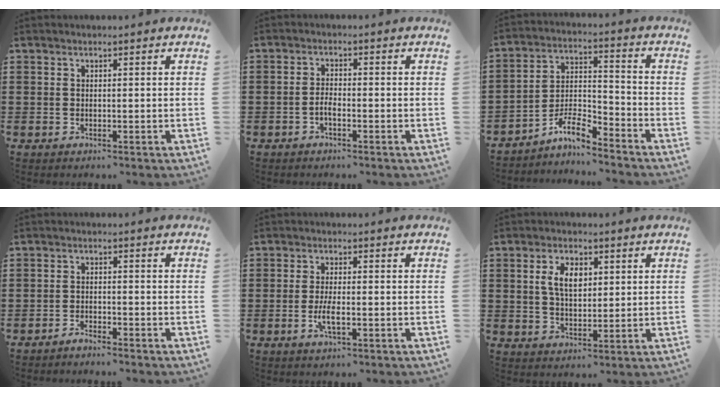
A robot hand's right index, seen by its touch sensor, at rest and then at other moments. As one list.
[{"total": 2.0, "force": [-1.2, 0.6, 1.5], "torque": [-0.035, -0.002, -0.025]}, {"total": 7.1, "force": [-6.1, 1.6, 3.1], "torque": [-0.071, 0.004, -0.121]}, {"total": 1.7, "force": [-1.7, -0.1, 0.1], "torque": [-0.006, 0.004, -0.035]}, {"total": 3.5, "force": [-1.2, 0.8, 3.2], "torque": [-0.067, -0.006, -0.025]}, {"total": 5.3, "force": [1.4, 3.0, 4.1], "torque": [-0.082, 0.008, 0.022]}]